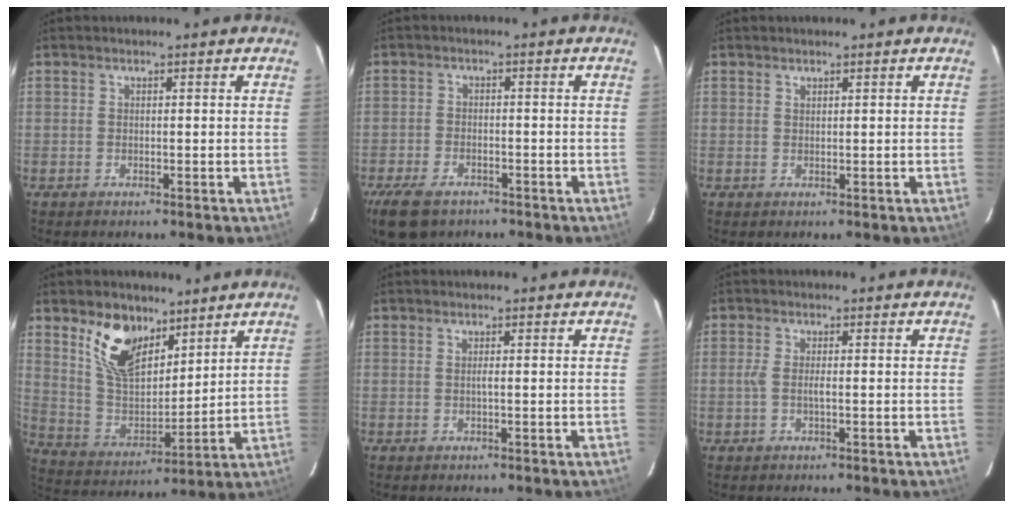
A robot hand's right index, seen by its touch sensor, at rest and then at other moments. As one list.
[{"total": 9.4, "force": [-6.5, 4.9, 4.7], "torque": [-0.125, -0.016, -0.117]}, {"total": 0.5, "force": [0.5, 0.2, 0.1], "torque": [-0.001, 0.001, 0.010]}, {"total": 14.0, "force": [8.8, 7.4, 8.1], "torque": [-0.158, 0.000, 0.172]}, {"total": 0.6, "force": [0.0, -0.2, 0.5], "torque": [-0.011, 0.000, -0.002]}, {"total": 2.2, "force": [-0.4, 0.3, 2.2], "torque": [-0.044, 0.000, -0.009]}]